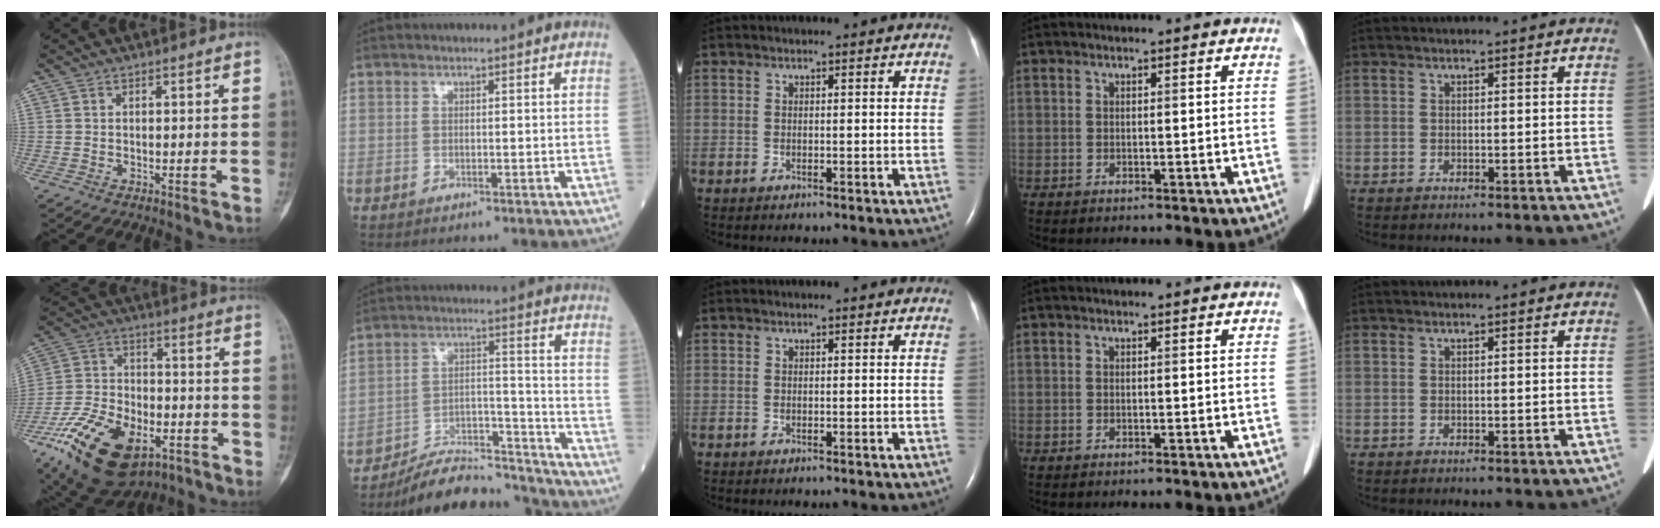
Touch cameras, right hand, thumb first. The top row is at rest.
{"thumb": {"total": 22.2, "force": [-10.9, 12.3, 14.9], "torque": [-0.283, 0.038, -0.180]}, "index": {"total": 14.2, "force": [-13.7, 2.4, 2.9], "torque": [-0.035, 0.042, -0.222]}}